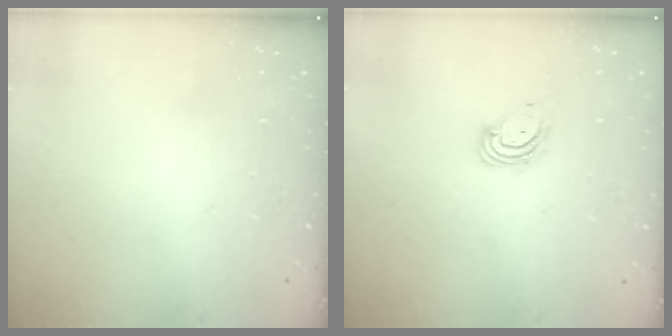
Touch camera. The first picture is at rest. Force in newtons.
{"total": 4.7, "press": 4.7, "slide": 0.6}